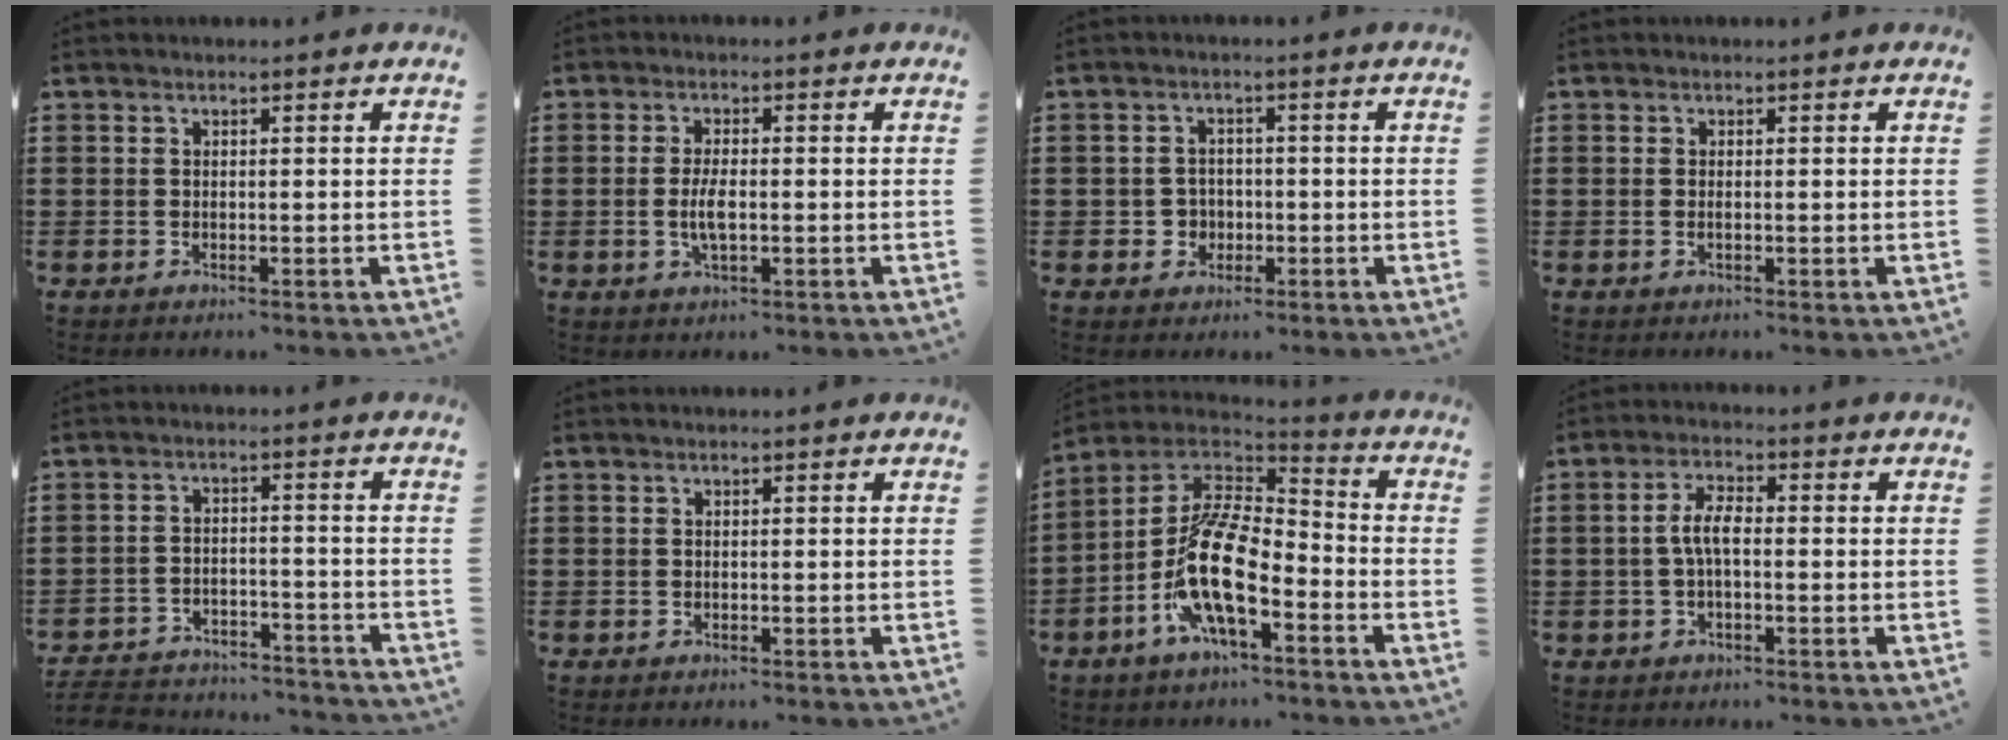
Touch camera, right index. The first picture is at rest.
{"total": 3.7, "force": [-0.6, 1.1, 3.4], "torque": [-0.070, -0.004, -0.011]}
{"total": 2.9, "force": [-0.9, 2.6, 0.8], "torque": [-0.026, 0.002, -0.020]}
{"total": 0.5, "force": [-0.1, -0.1, 0.5], "torque": [-0.011, -0.005, 0.000]}
{"total": 5.1, "force": [-5.0, 0.6, 0.7], "torque": [-0.027, 0.000, -0.103]}
{"total": 0.0}
{"total": 14.0, "force": [-5.9, 5.3, 11.5], "torque": [-0.264, -0.001, -0.123]}
{"total": 4.3, "force": [-0.5, 1.7, 4.0], "torque": [-0.086, 0.004, -0.014]}